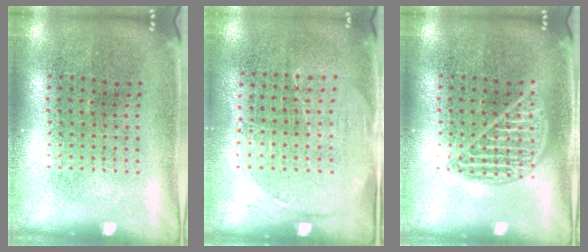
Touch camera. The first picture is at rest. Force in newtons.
{"total": 1.4, "press": 1.2, "slide": 0.7}
{"total": 1.1, "press": 1.0, "slide": 0.2}